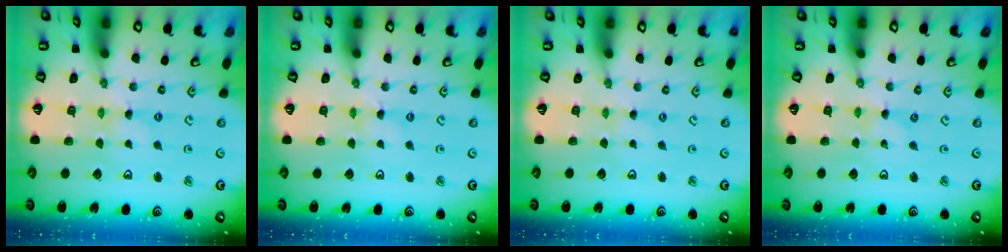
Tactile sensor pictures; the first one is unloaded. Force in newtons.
{"total": 0.0}
{"total": 0.5, "press": 0.5, "slide": 0.1}
{"total": 0.0}